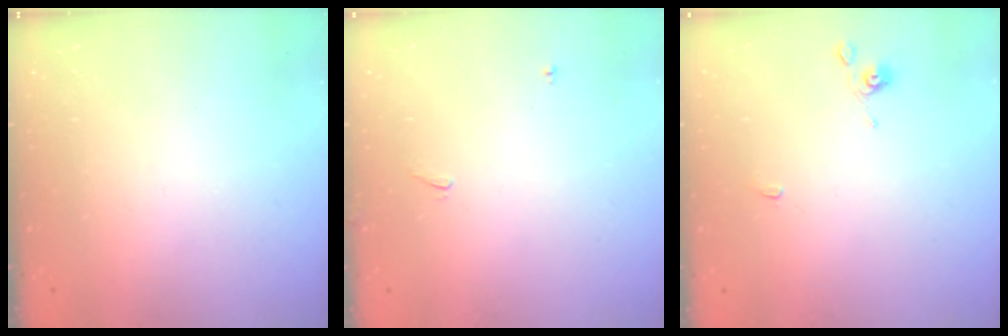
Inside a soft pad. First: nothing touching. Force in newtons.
{"total": 1.7, "press": 1.7, "slide": 0.3}
{"total": 0.0}